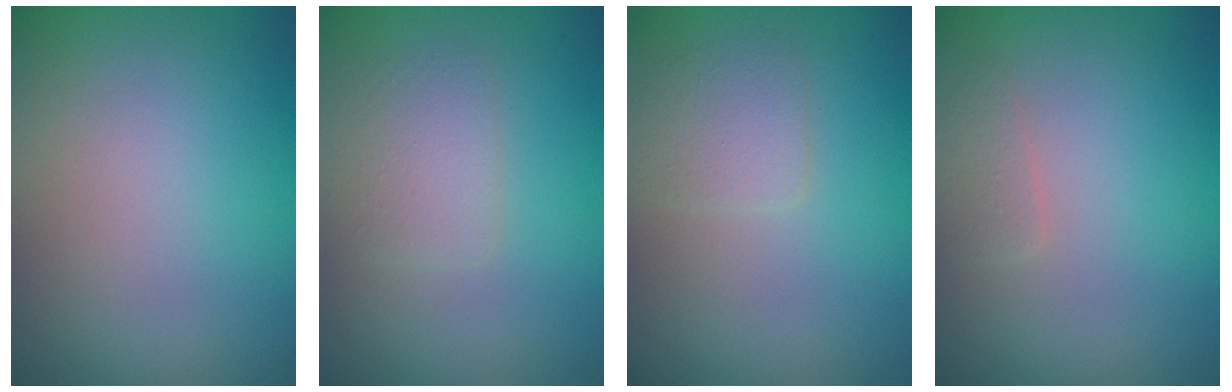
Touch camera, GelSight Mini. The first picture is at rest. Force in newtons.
{"total": 2.2, "press": 2.2, "slide": 0.1}
{"total": 1.8, "press": 1.8, "slide": 0.1}
{"total": 1.0, "press": 1.0, "slide": 0.1}